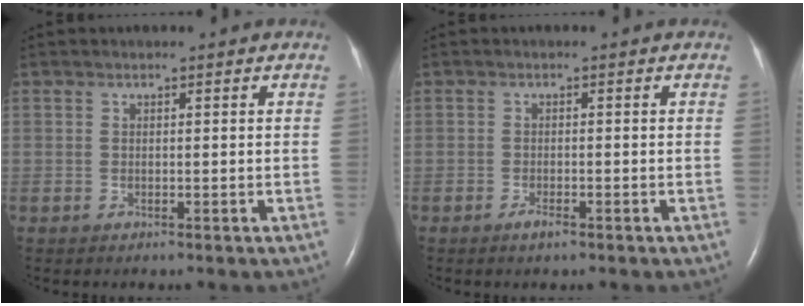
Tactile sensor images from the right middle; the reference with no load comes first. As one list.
[{"total": 1.4, "force": [-1.0, 0.3, 1.0], "torque": [-0.024, -0.002, -0.016]}]